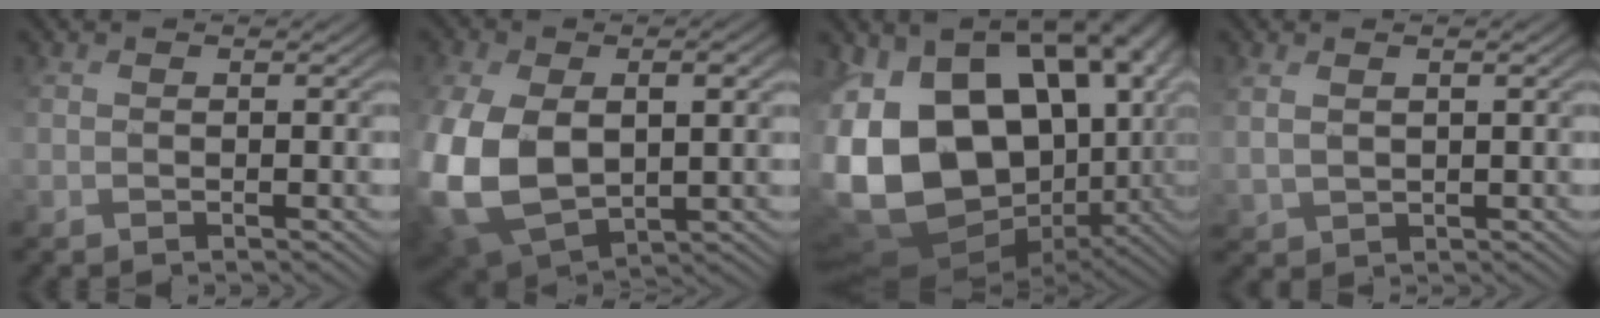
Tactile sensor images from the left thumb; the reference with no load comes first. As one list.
[{"total": 13.9, "force": [0.0, 9.4, 10.3], "torque": [-0.266, -0.017, 0.019]}, {"total": 20.0, "force": [0.2, 14.5, 13.7], "torque": [-0.259, -0.031, 0.049]}, {"total": 1.8, "force": [1.7, 0.5, 0.4], "torque": [-0.010, 0.009, 0.038]}]